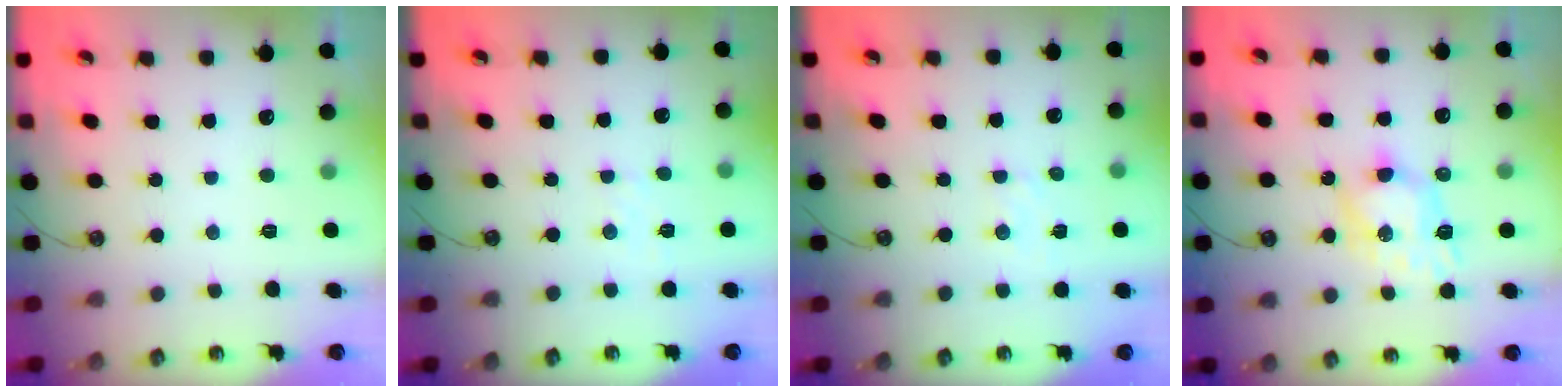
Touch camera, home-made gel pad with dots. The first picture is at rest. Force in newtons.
{"total": 2.5, "press": 2.5, "slide": 0.4}
{"total": 3.4, "press": 3.3, "slide": 0.5}
{"total": 8.0, "press": 8.0, "slide": 0.1}